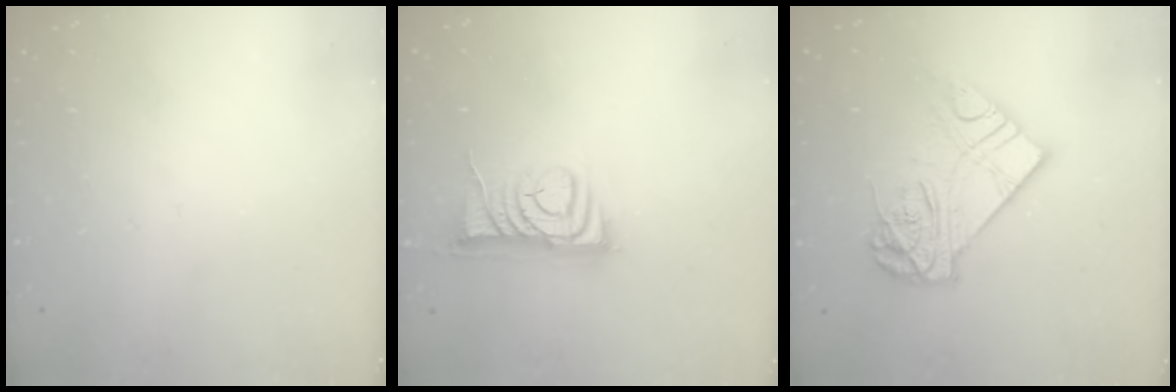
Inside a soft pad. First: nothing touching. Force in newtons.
{"total": 9.0, "press": 8.9, "slide": 0.5}
{"total": 13.6, "press": 13.6, "slide": 1.1}